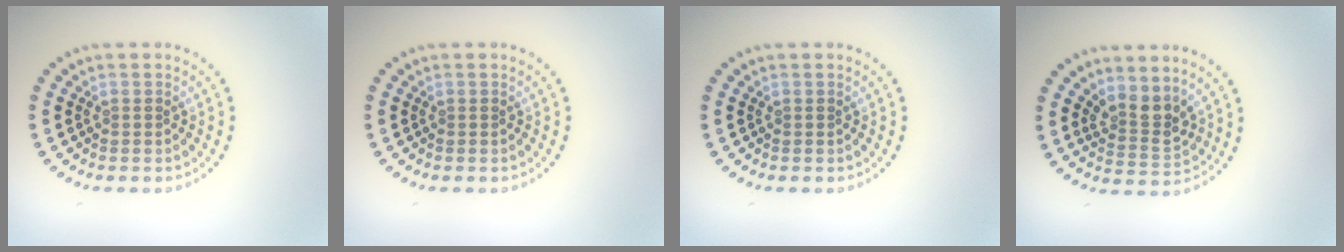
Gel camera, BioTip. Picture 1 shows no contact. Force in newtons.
{"total": 0.0}
{"total": 0.0}
{"total": 2.8, "press": 2.1, "slide": 1.9}